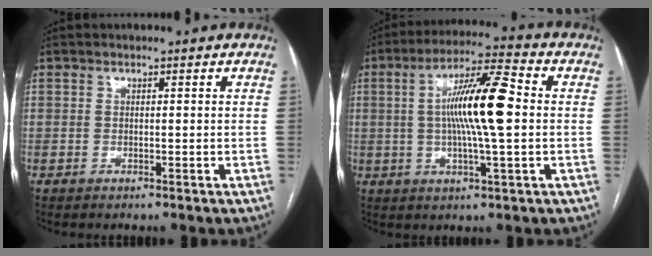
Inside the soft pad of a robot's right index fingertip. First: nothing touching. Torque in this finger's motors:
{"motor_torque": [0.54, -0.06, 0.39, 0.21]}